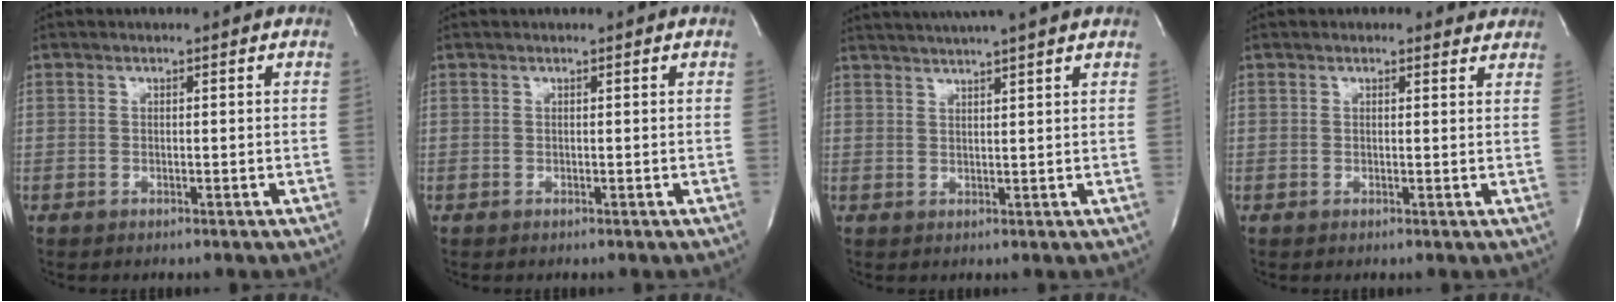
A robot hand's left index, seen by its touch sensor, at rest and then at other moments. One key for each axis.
{"total": 0.7, "fx": 0.7, "fy": 0.0, "fz": 0.2, "tx": -0.002, "ty": 0.005, "tz": 0.007}
{"total": 10.7, "fx": 9.4, "fy": -0.4, "fz": 5.2, "tx": -0.088, "ty": 0.029, "tz": 0.125}
{"total": 2.8, "fx": 2.6, "fy": 1.1, "fz": 0.1, "tx": 0.003, "ty": -0.003, "tz": 0.015}